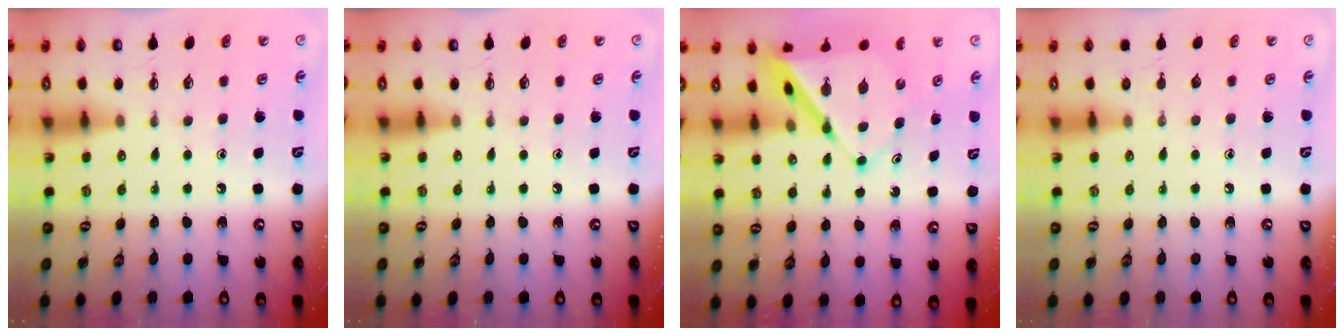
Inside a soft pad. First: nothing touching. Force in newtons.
{"total": 0.0}
{"total": 9.3, "press": 9.3, "slide": 0.6}
{"total": 0.0}